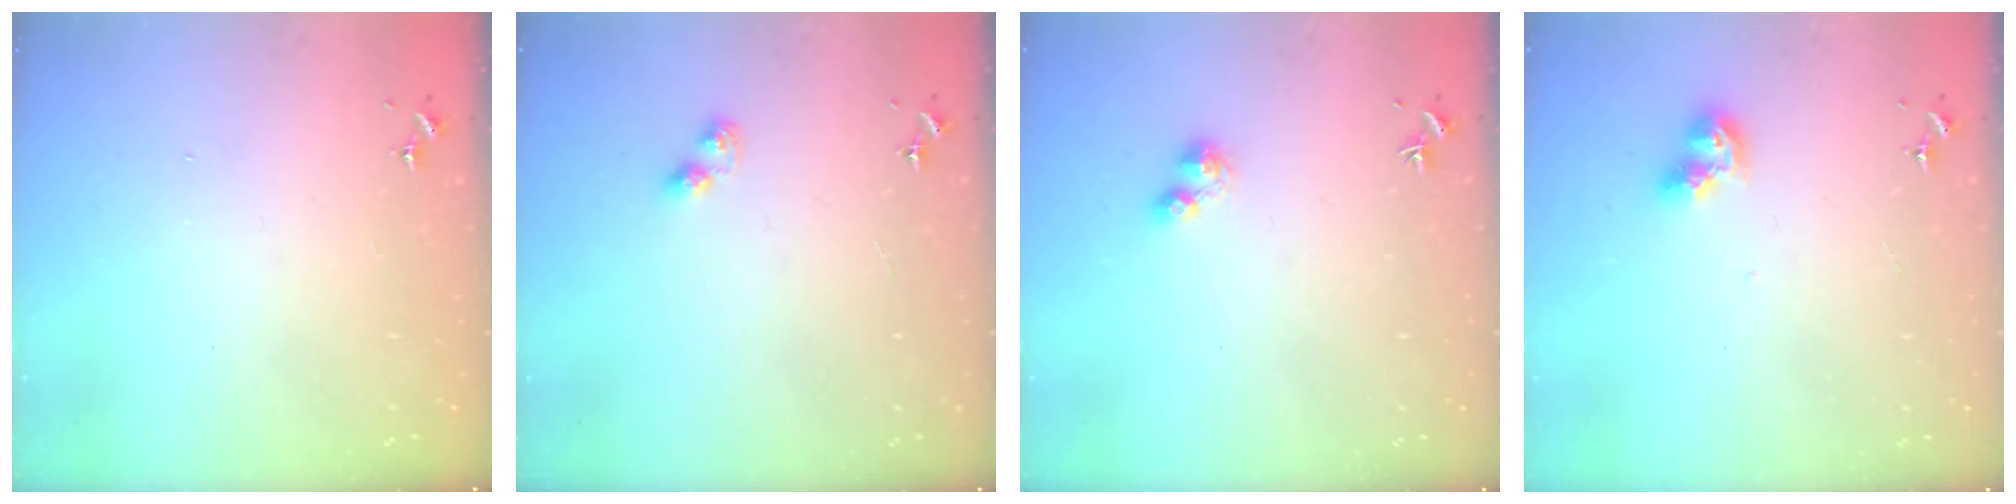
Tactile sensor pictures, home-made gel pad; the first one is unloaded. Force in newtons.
{"total": 2.6, "press": 2.5, "slide": 0.4}
{"total": 3.7, "press": 3.7, "slide": 0.6}
{"total": 9.0, "press": 8.9, "slide": 1.0}